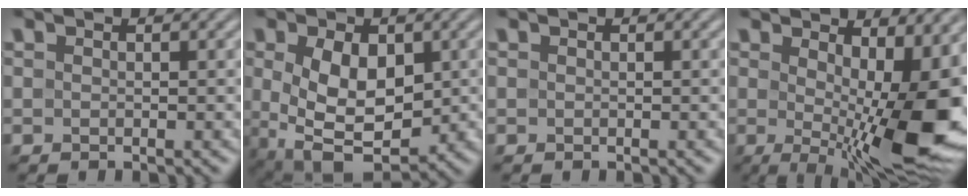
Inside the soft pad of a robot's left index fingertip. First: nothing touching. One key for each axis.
{"total": 7.9, "fx": -0.3, "fy": 4.9, "fz": 6.2, "tx": -0.123, "ty": -0.015, "tz": 0.001}
{"total": 0.0}
{"total": 12.9, "fx": -0.2, "fy": 4.1, "fz": 12.2, "tx": -0.154, "ty": -0.014, "tz": 0.004}